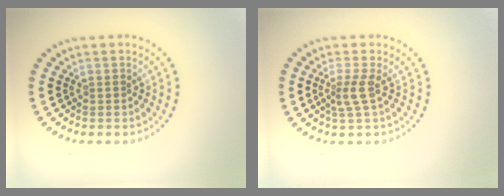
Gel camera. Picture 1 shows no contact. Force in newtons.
{"total": 2.1, "press": 1.6, "slide": 1.4}